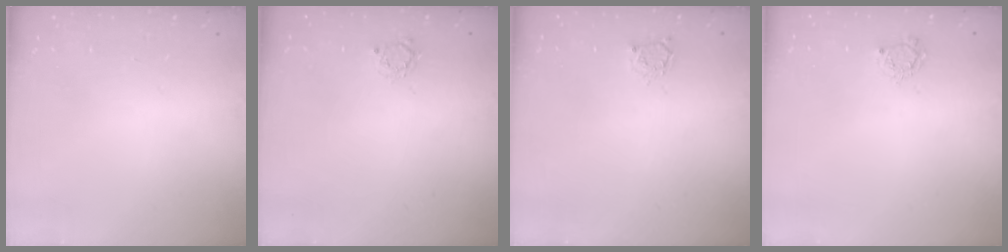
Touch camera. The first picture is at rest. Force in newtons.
{"total": 2.8, "press": 2.7, "slide": 0.4}
{"total": 3.2, "press": 3.2, "slide": 0.0}
{"total": 3.9, "press": 3.9, "slide": 0.5}